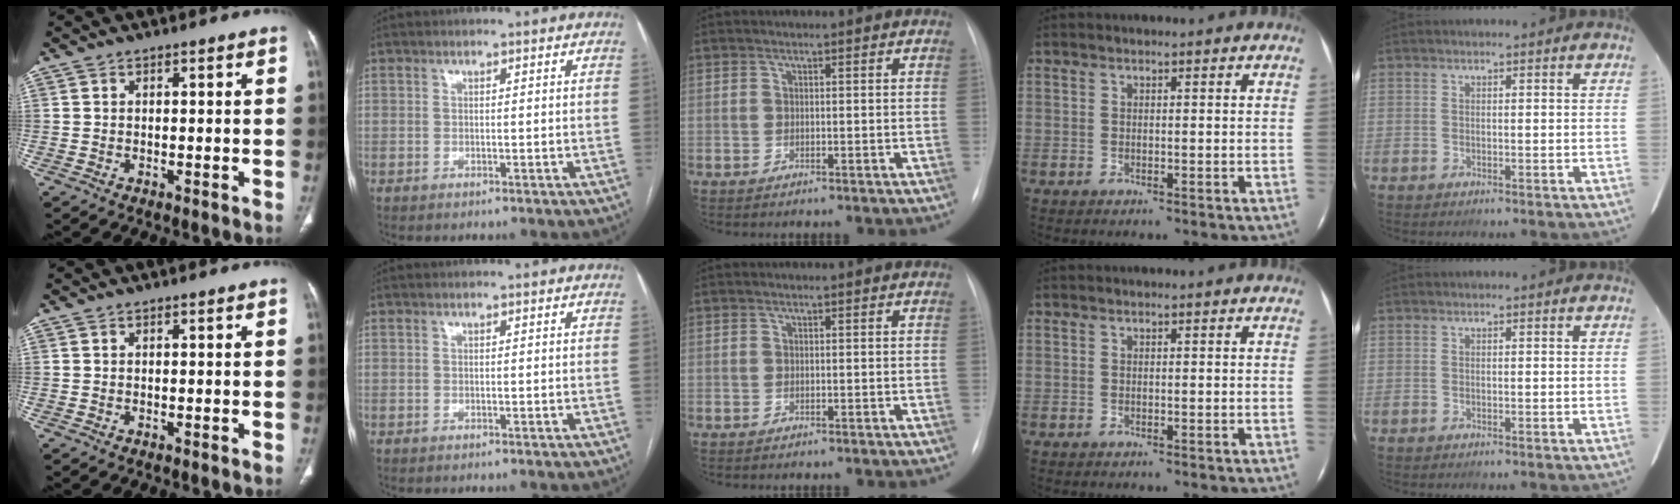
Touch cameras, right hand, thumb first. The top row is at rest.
{}